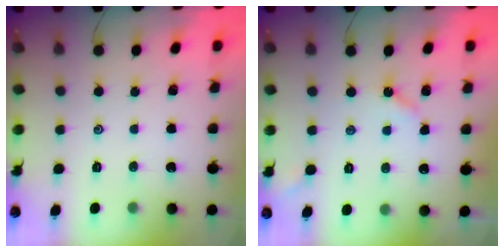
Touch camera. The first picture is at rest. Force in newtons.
{"total": 3.5, "press": 3.4, "slide": 0.4}